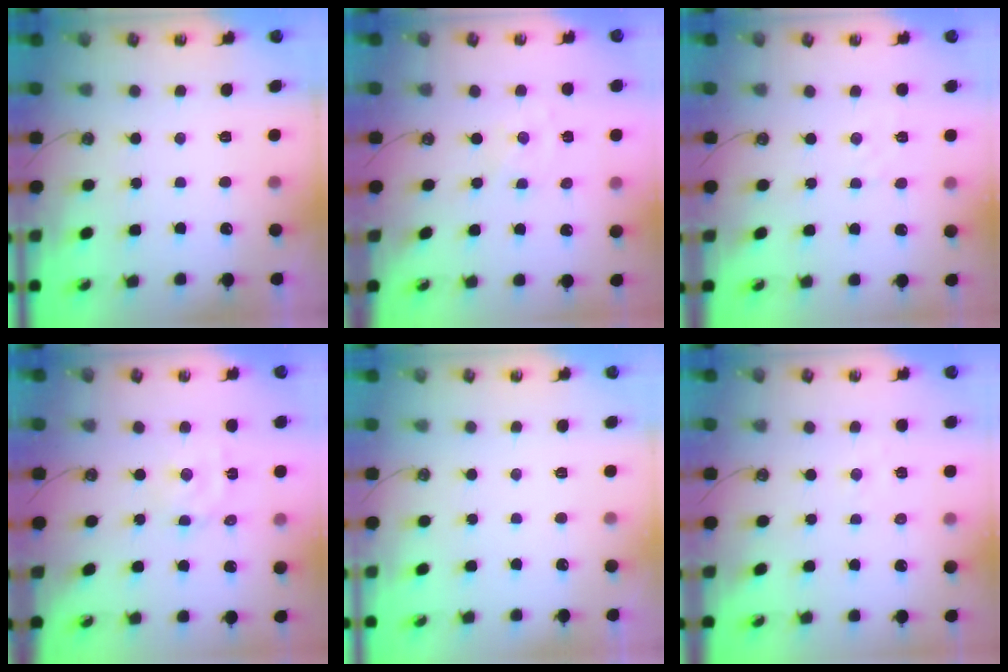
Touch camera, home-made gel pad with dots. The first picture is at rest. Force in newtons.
{"total": 0.0}
{"total": 2.5, "press": 2.5, "slide": 0.4}
{"total": 4.2, "press": 4.2, "slide": 0.5}
{"total": 0.0}
{"total": 2.9, "press": 2.9, "slide": 0.4}